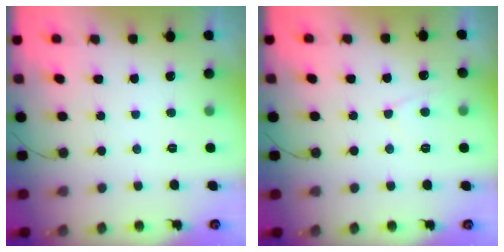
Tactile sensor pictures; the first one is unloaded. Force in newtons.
{"total": 3.4, "press": 3.3, "slide": 0.5}